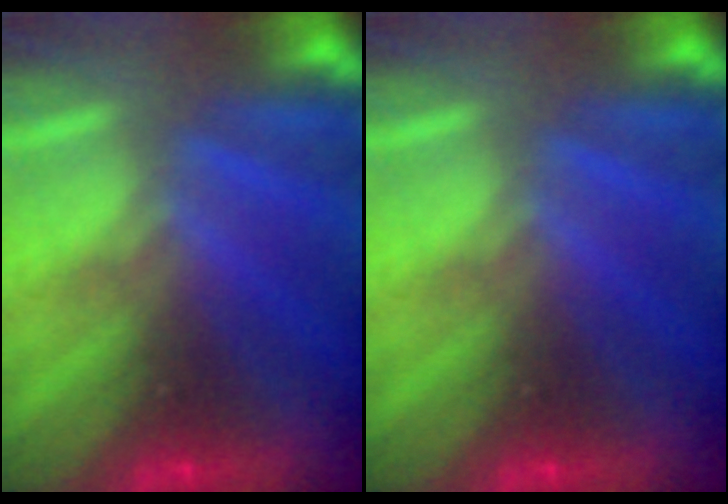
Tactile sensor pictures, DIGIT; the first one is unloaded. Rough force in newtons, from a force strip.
{"total": 0.0}